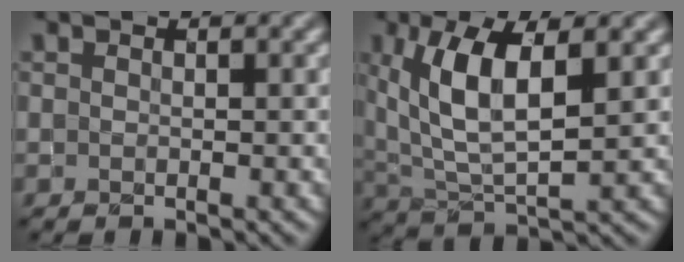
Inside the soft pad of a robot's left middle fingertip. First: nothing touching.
{"total": 7.4, "force": [2.2, 3.0, 6.4], "torque": [-0.131, -0.003, 0.046]}